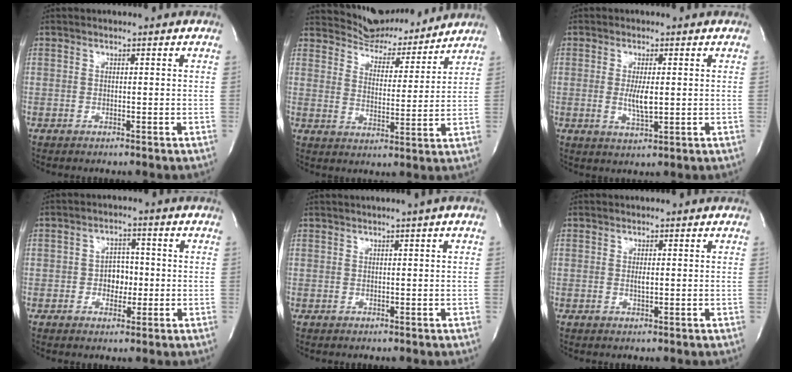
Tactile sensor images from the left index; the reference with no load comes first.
{"total": 11.6, "force": [11.1, 2.7, 1.5], "torque": [-0.021, -0.006, 0.163]}
{"total": 3.5, "force": [0.0, 0.8, 3.4], "torque": [-0.067, -0.011, 0.002]}
{"total": 3.7, "force": [-0.7, 2.7, 2.4], "torque": [-0.031, 0.002, -0.012]}
{"total": 1.6, "force": [1.1, -0.7, 0.9], "torque": [-0.012, 0.000, 0.024]}
{"total": 0.8, "force": [0.1, 0.2, 0.7], "torque": [-0.019, -0.005, 0.001]}